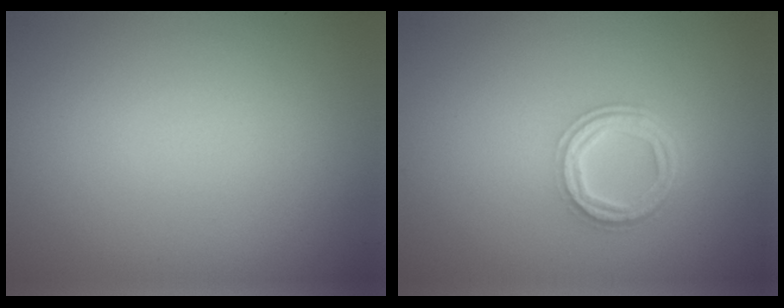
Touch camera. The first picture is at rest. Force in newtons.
{"total": 3.8, "press": 2.9, "slide": 2.5}